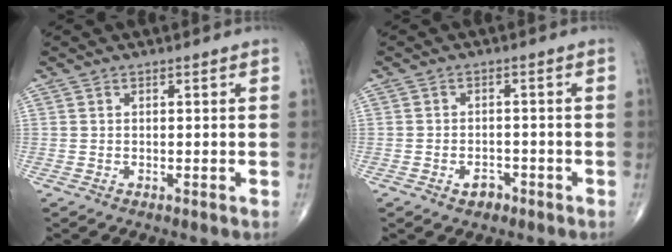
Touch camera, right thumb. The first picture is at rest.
{"total": 2.7, "force": [-1.6, 1.8, 1.2], "torque": [-0.009, 0.011, -0.020]}